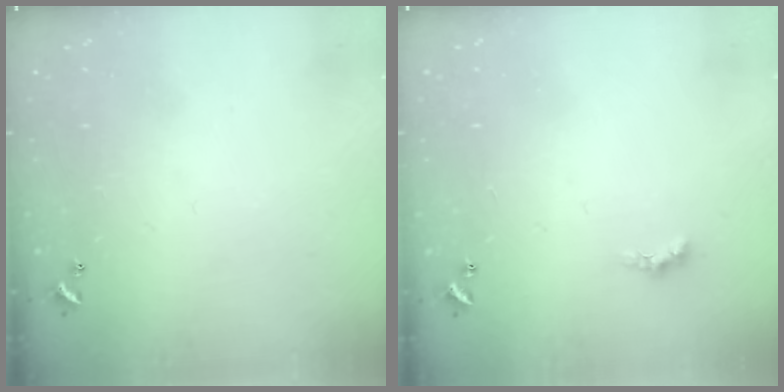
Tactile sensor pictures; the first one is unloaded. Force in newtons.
{"total": 0.8, "press": 0.7, "slide": 0.4}